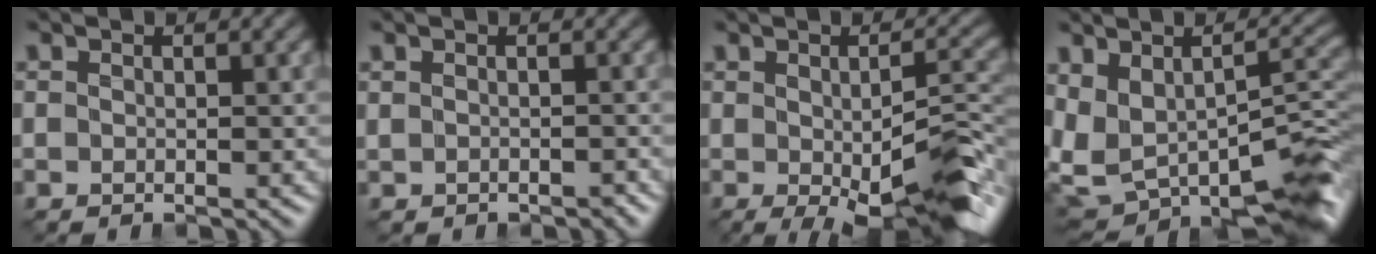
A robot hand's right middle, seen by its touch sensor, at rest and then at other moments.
{"total": 1.2, "force": [-0.4, 0.8, 0.8], "torque": [-0.014, -0.005, -0.003]}
{"total": 8.5, "force": [-2.8, 2.2, 7.7], "torque": [-0.117, -0.011, -0.043]}
{"total": 12.7, "force": [-4.1, 6.0, 10.5], "torque": [-0.186, -0.013, -0.050]}